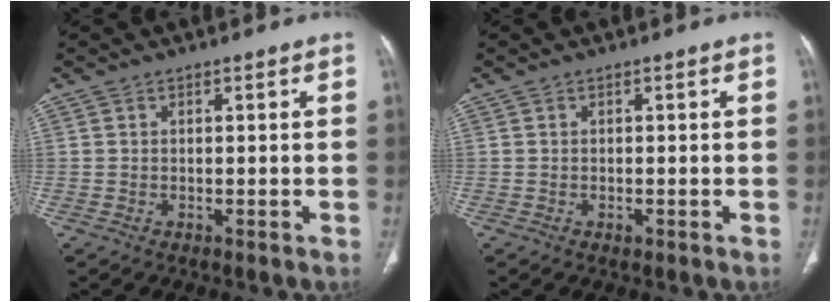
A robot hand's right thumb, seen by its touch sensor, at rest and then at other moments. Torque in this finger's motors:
{"motor_torque": [0.19, 0.03, 0.50, -0.37, -0.02]}